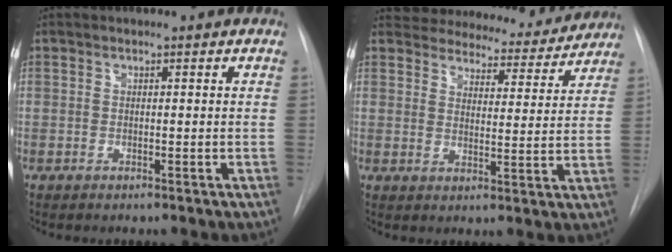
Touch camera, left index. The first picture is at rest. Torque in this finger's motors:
{"motor_torque": [0.91, -1.22, 0.17, -0.01]}